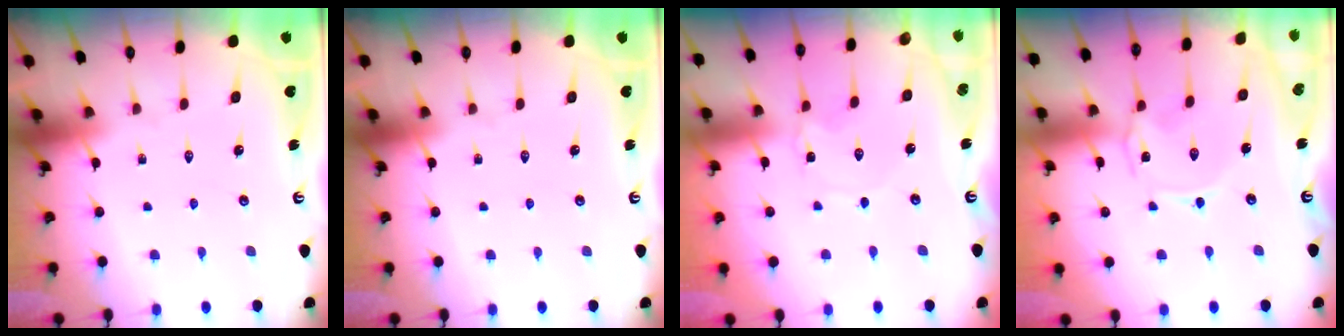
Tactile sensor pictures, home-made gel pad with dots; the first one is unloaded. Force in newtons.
{"total": 0.0}
{"total": 0.7, "press": 0.7, "slide": 0.2}
{"total": 1.0, "press": 0.9, "slide": 0.4}